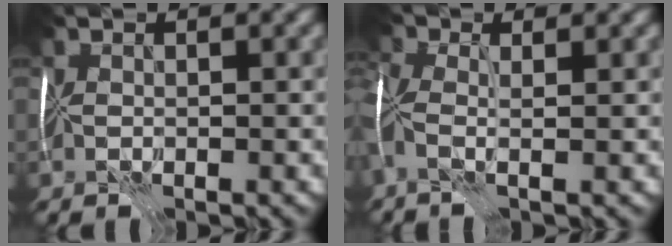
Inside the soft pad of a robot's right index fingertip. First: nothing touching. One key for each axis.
{"total": 4.0, "fx": -0.1, "fy": 2.0, "fz": 3.5, "tx": -0.086, "ty": 0.011, "tz": -0.007}